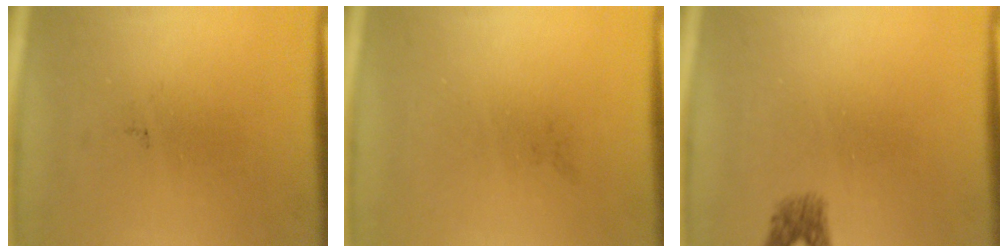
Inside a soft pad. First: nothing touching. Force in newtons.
{"total": 0.0}
{"total": 1.8}